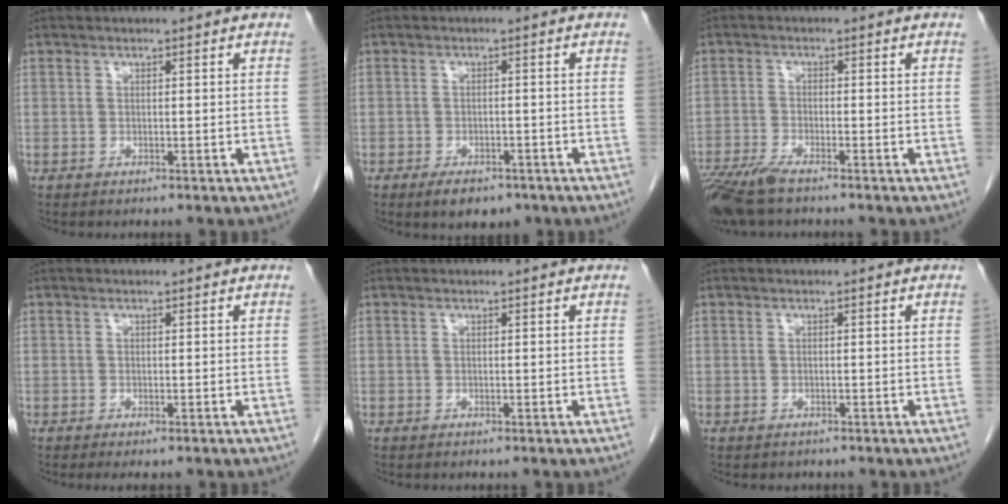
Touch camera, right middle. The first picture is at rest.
{"total": 4.9, "force": [-3.4, 2.3, 2.6], "torque": [-0.039, -0.003, -0.046]}
{"total": 7.3, "force": [-5.6, 1.4, 4.5], "torque": [-0.089, -0.018, -0.104]}
{"total": 1.4, "force": [-1.0, 0.2, 1.0], "torque": [-0.015, -0.007, -0.012]}
{"total": 0.0}
{"total": 0.6, "force": [-0.5, 0.4, 0.0], "torque": [-0.005, 0.002, -0.009]}